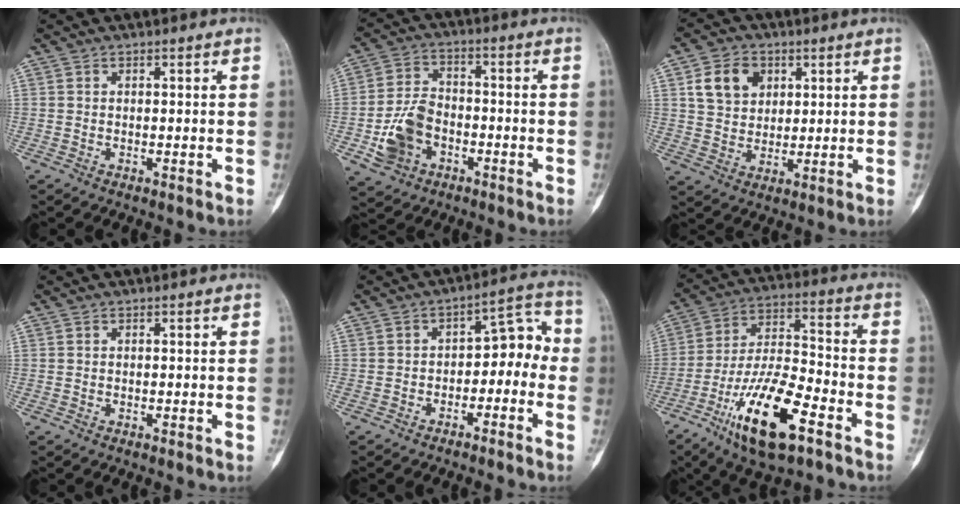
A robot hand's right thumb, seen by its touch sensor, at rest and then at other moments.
{"total": 10.1, "force": [-3.3, 7.5, 5.9], "torque": [-0.105, 0.026, -0.059]}
{"total": 8.7, "force": [3.2, 6.8, 4.5], "torque": [-0.052, -0.007, 0.061]}
{"total": 0.0}
{"total": 8.6, "force": [-2.9, 5.4, 6.1], "torque": [-0.055, 0.056, -0.048]}
{"total": 18.3, "force": [-9.7, 6.1, 14.3], "torque": [-0.262, 0.055, -0.171]}